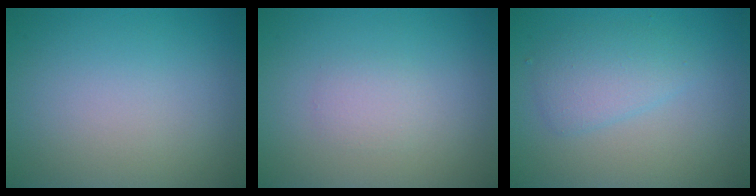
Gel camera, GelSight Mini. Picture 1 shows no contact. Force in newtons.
{"total": 1.2, "press": 1.2, "slide": 0.0}
{"total": 2.7, "press": 2.7, "slide": 0.0}